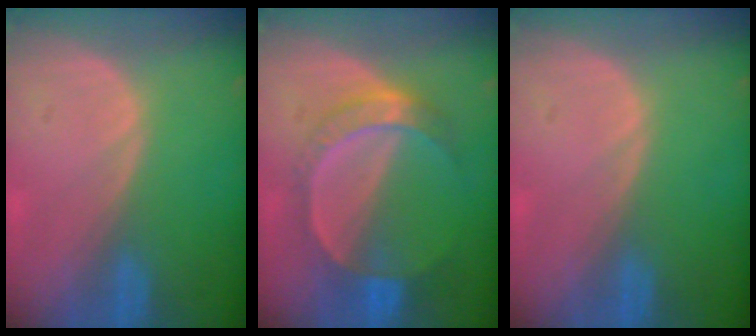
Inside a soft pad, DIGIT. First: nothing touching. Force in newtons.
{"total": 7.3, "press": 6.4, "slide": 3.4}
{"total": 0.0}